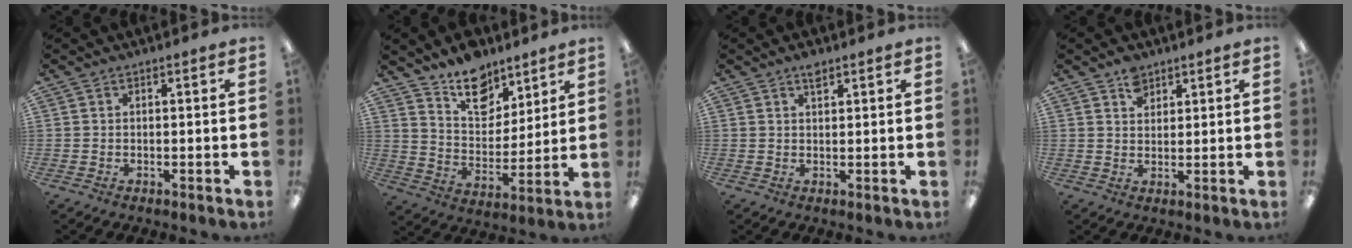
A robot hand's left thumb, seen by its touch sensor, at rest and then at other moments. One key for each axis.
{"total": 12.8, "fx": 9.9, "fy": 6.9, "fz": 4.2, "tx": -0.058, "ty": -0.067, "tz": 0.182}
{"total": 2.5, "fx": 1.8, "fy": 1.0, "fz": 1.4, "tx": -0.017, "ty": -0.006, "tz": 0.028}
{"total": 4.2, "fx": 3.0, "fy": 2.6, "fz": 1.3, "tx": -0.017, "ty": -0.010, "tz": 0.054}